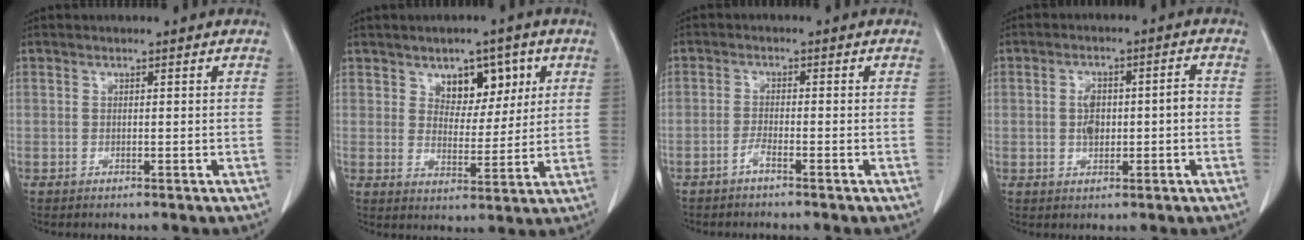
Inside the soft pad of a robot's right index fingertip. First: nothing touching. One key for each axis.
{"total": 6.8, "fx": 3.3, "fy": 4.1, "fz": 4.3, "tx": -0.052, "ty": 0.008, "tz": 0.054}
{"total": 1.7, "fx": -1.4, "fy": -0.1, "fz": 1.0, "tx": -0.022, "ty": 0.001, "tz": -0.029}
{"total": 5.3, "fx": -0.4, "fy": 2.3, "fz": 4.7, "tx": -0.089, "ty": 0.016, "tz": -0.004}